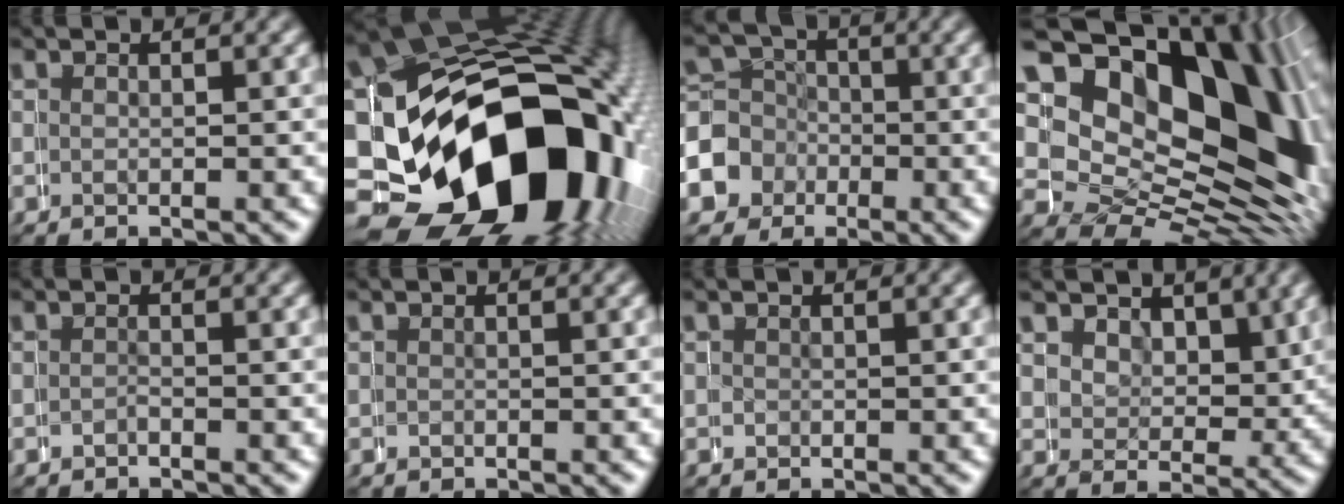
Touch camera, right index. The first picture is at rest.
{"total": 31.0, "force": [-6.6, 21.4, 21.4], "torque": [-0.396, -0.082, -0.086]}
{"total": 9.8, "force": [-1.5, 9.3, 2.7], "torque": [-0.076, -0.027, -0.033]}
{"total": 24.4, "force": [1.0, 17.9, 16.6], "torque": [-0.272, -0.034, 0.018]}
{"total": 0.8, "force": [-0.7, 0.2, -0.4], "torque": [0.010, 0.004, -0.017]}
{"total": 0.6, "force": [0.0, 0.2, -0.6], "torque": [0.014, 0.000, -0.001]}
{"total": 0.6, "force": [0.1, 0.5, -0.3], "torque": [0.006, -0.001, 0.002]}
{"total": 4.7, "force": [1.8, 3.9, 2.0], "torque": [-0.039, -0.009, 0.028]}